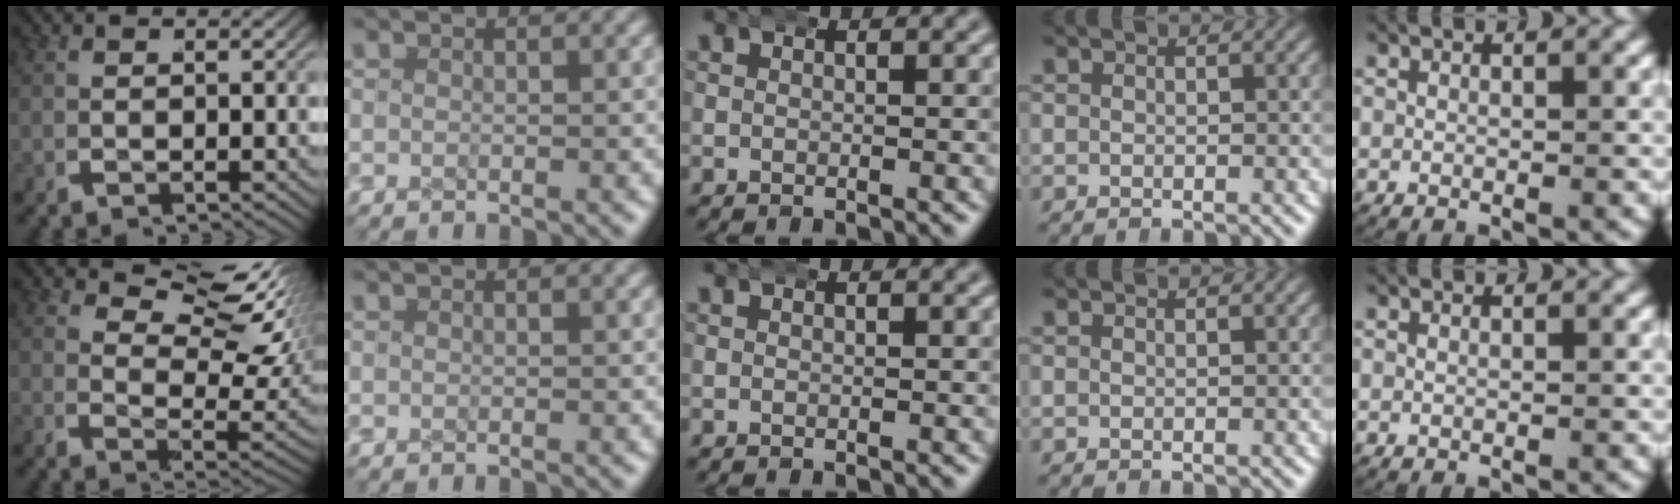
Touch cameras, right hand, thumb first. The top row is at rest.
{"thumb": {"total": 7.6, "force": [5.1, 2.8, 4.9], "torque": [-0.065, 0.010, 0.072]}}